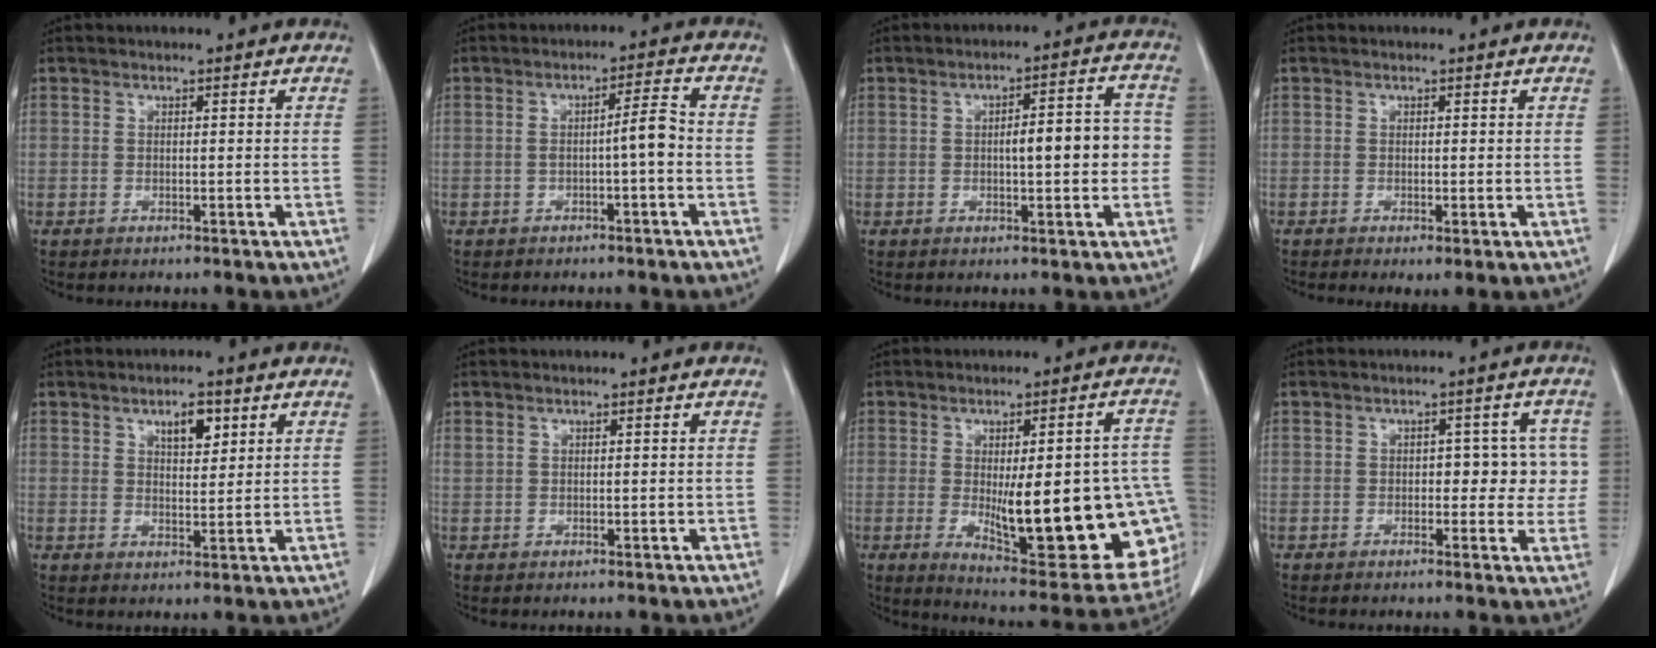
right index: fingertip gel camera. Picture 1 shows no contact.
{"total": 3.9, "force": [-0.8, 0.0, 3.8], "torque": [-0.058, 0.009, -0.012]}
{"total": 7.4, "force": [-0.2, 1.8, 7.2], "torque": [-0.103, 0.020, 0.002]}
{"total": 1.5, "force": [-0.2, 0.4, 1.4], "torque": [-0.026, -0.009, 0.003]}
{"total": 4.6, "force": [2.5, 1.7, 3.5], "torque": [-0.056, -0.003, 0.042]}
{"total": 1.0, "force": [0.5, 0.4, 0.8], "torque": [-0.024, 0.006, 0.017]}
{"total": 24.3, "force": [-3.8, 6.7, 23.0], "torque": [-0.222, 0.002, -0.023]}
{"total": 5.9, "force": [0.5, 3.5, 4.8], "torque": [-0.038, 0.023, 0.007]}